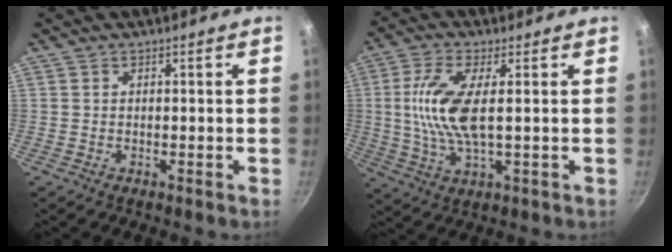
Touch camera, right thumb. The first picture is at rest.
{"total": 10.7, "force": [1.1, 3.7, 9.9], "torque": [-0.216, -0.002, 0.020]}